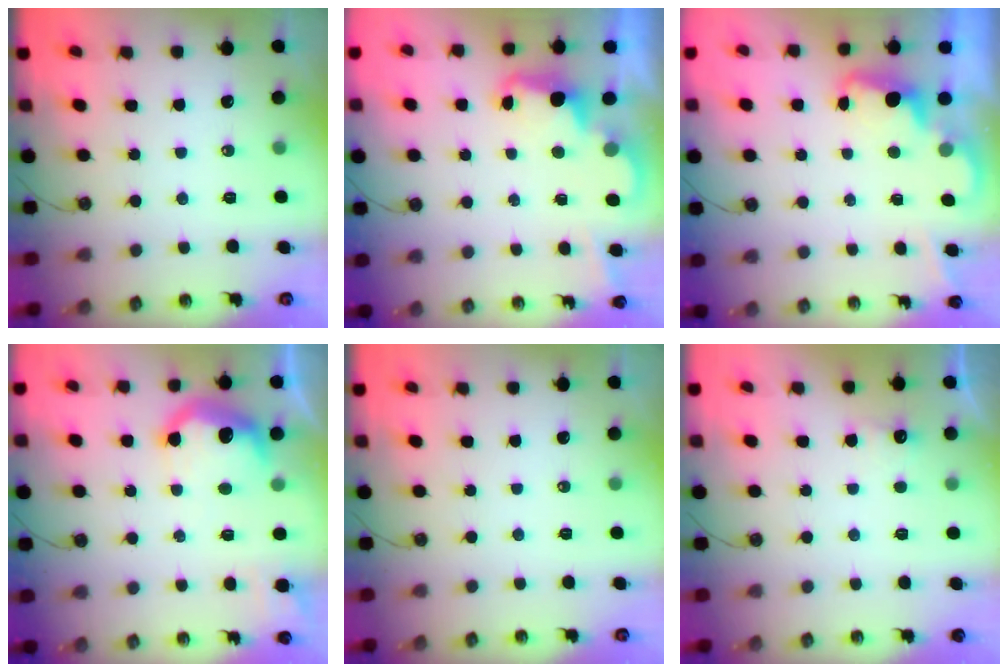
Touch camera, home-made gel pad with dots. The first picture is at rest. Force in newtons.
{"total": 2.4, "press": 2.4, "slide": 0.6}
{"total": 2.5, "press": 2.4, "slide": 0.5}
{"total": 12.2, "press": 12.2, "slide": 0.9}
{"total": 0.0}
{"total": 4.0, "press": 3.9, "slide": 1.0}